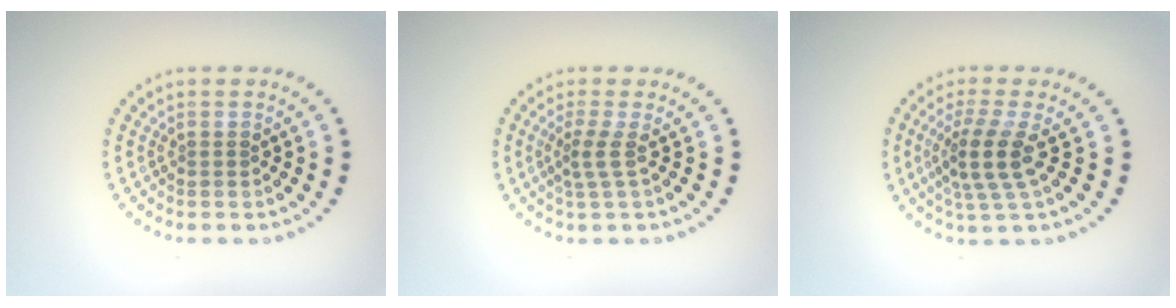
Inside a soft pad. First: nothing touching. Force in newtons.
{"total": 1.9, "press": 1.2, "slide": 1.5}
{"total": 3.7, "press": 2.8, "slide": 2.5}